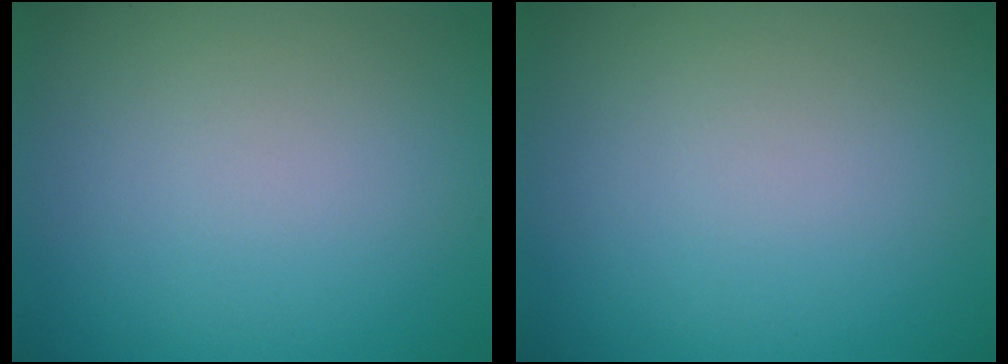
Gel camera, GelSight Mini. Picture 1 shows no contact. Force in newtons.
{"total": 0.0}